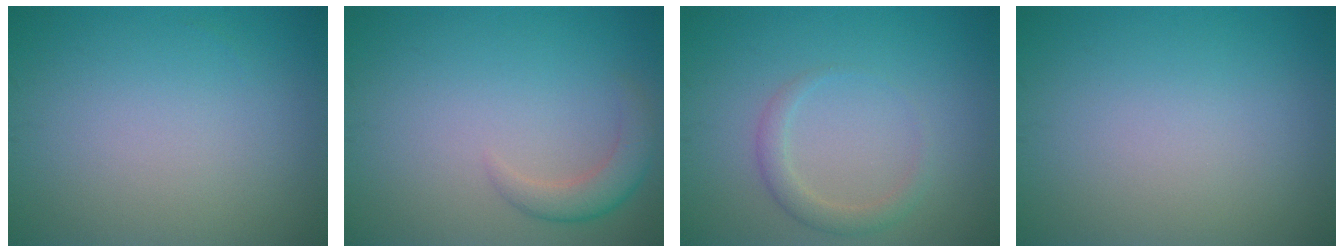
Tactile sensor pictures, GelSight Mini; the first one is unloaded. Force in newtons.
{"total": 2.6, "press": 2.6, "slide": 0.3}
{"total": 1.9, "press": 1.9, "slide": 0.2}
{"total": 0.0}